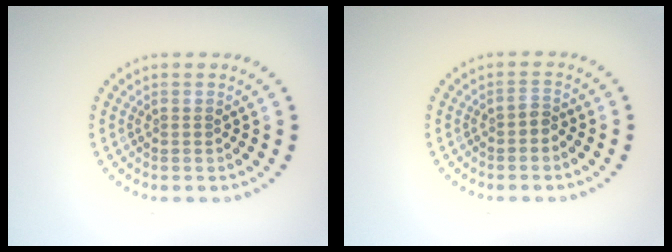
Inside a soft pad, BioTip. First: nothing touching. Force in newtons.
{"total": 0.9, "press": 0.8, "slide": 0.5}